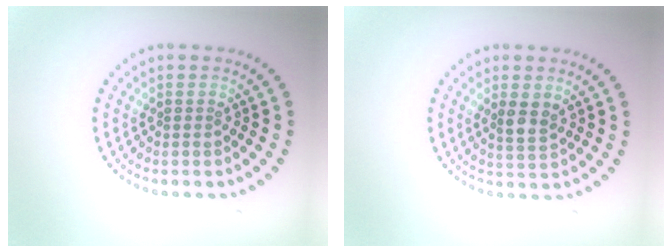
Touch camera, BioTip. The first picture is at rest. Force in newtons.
{"total": 2.0, "press": 1.8, "slide": 0.9}